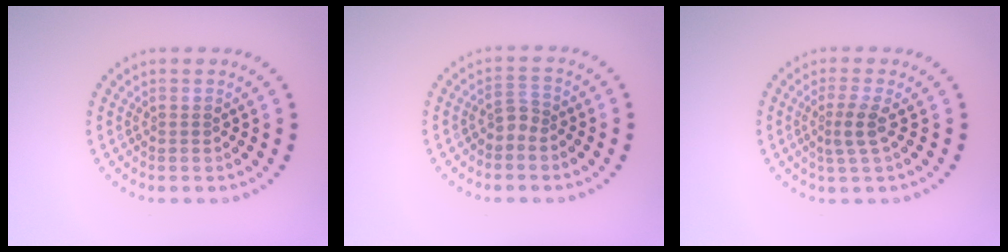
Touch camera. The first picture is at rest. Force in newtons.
{"total": 1.4, "press": 1.1, "slide": 0.9}
{"total": 2.1, "press": 1.4, "slide": 1.5}